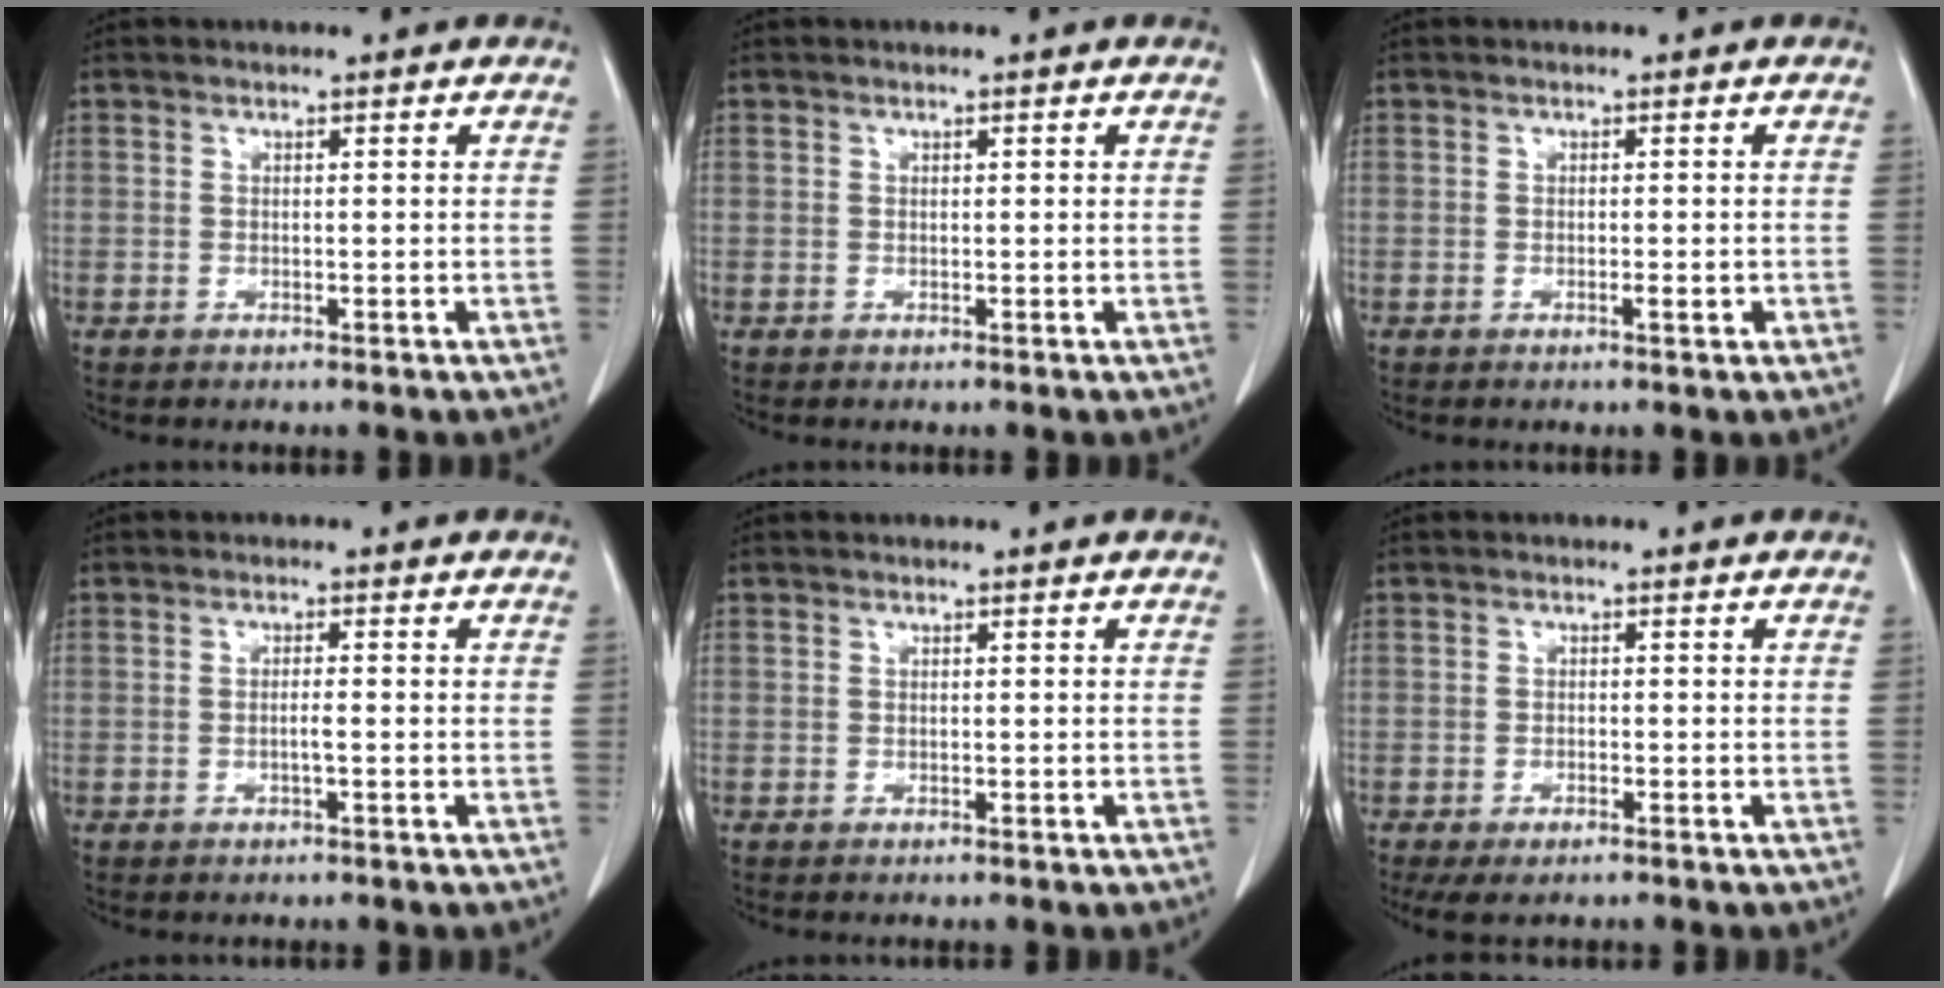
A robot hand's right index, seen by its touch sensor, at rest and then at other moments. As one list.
[{"total": 0.0}, {"total": 1.2, "force": [-0.4, 0.1, 1.1], "torque": [-0.018, 0.000, -0.003]}, {"total": 1.3, "force": [-0.3, -0.1, 1.3], "torque": [-0.022, 0.002, -0.004]}, {"total": 0.0}, {"total": 3.6, "force": [-2.5, 1.2, 2.3], "torque": [-0.044, -0.008, -0.037]}]